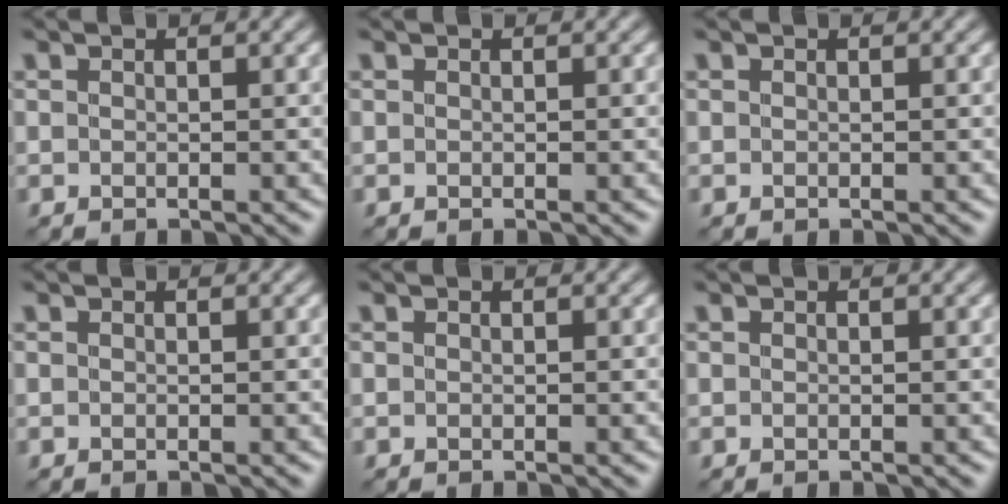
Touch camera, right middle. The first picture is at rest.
{"total": 0.0}
{"total": 0.0}
{"total": 0.0}
{"total": 0.0}
{"total": 0.0}